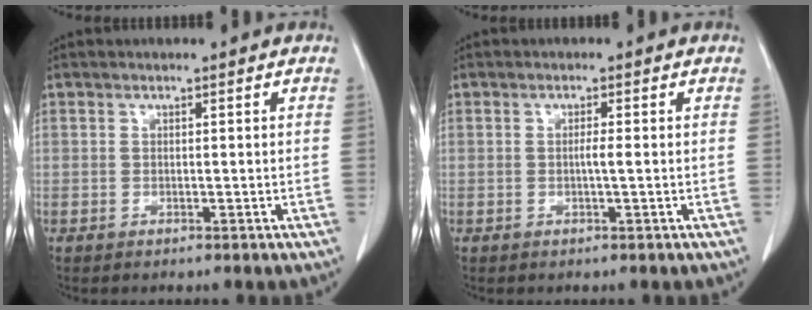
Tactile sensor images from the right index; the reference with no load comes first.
{"total": 1.3, "force": [-0.1, -0.2, 1.3], "torque": [-0.024, 0.000, -0.003]}